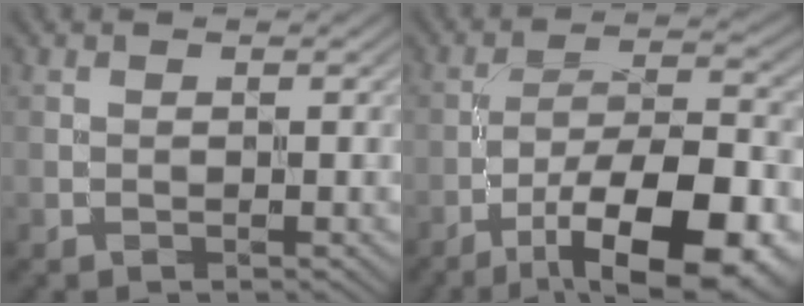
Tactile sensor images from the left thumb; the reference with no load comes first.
{"total": 15.4, "force": [-8.2, 5.1, 12.0], "torque": [-0.191, -0.001, -0.128]}